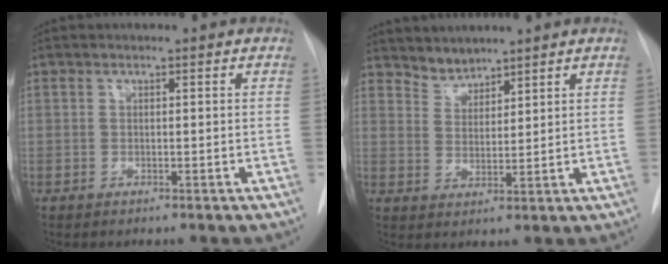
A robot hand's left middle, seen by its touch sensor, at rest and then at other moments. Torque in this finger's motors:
{"motor_torque": [0.01, -0.01, -0.03, 0.01]}